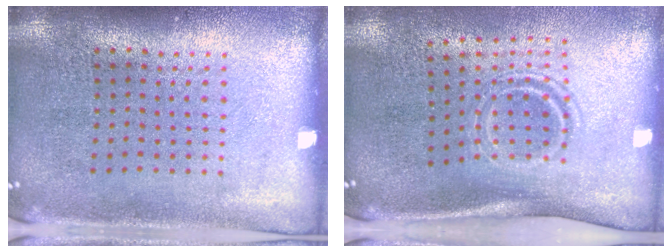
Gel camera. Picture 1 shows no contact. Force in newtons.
{"total": 1.7, "press": 1.0, "slide": 1.3}